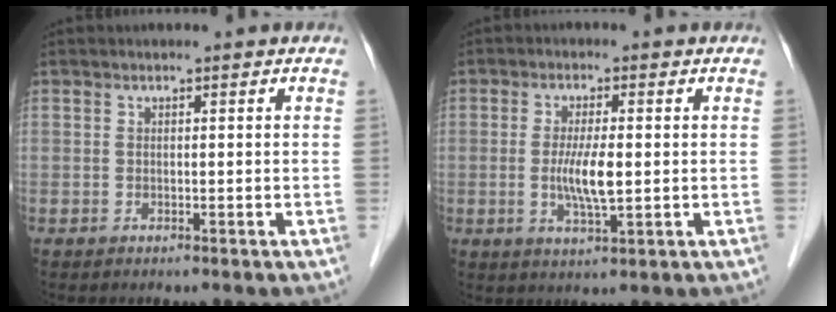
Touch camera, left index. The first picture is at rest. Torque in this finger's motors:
{"motor_torque": [0.83, 0.74, 0.21, 0.05]}